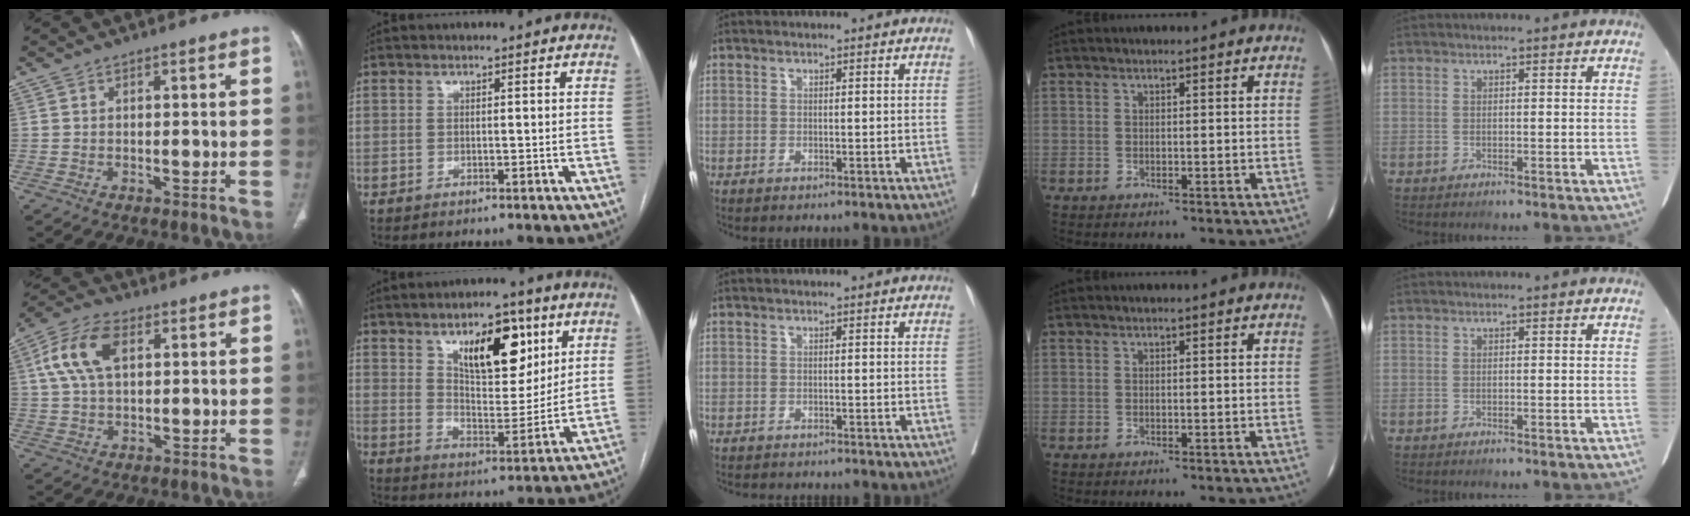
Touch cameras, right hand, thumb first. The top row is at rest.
{"thumb": {"total": 10.6, "force": [3.1, 5.9, 8.2], "torque": [-0.168, 0.016, 0.055]}, "index": {"total": 12.9, "force": [6.6, 5.2, 9.8], "torque": [-0.150, 0.003, 0.113]}, "middle": {"total": 4.3, "force": [-4.1, 0.6, 1.3], "torque": [-0.019, -0.008, -0.056]}}